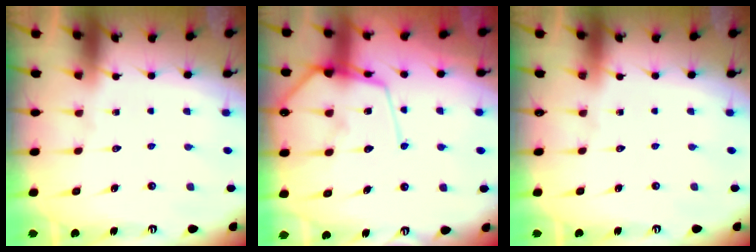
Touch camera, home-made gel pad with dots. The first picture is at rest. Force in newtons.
{"total": 14.0, "press": 13.9, "slide": 1.4}
{"total": 0.0}